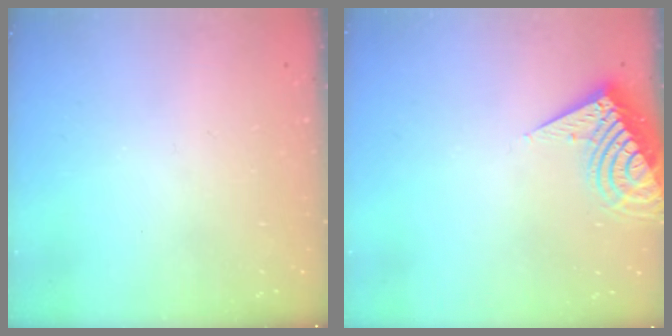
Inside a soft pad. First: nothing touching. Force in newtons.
{"total": 11.4, "press": 11.3, "slide": 1.5}